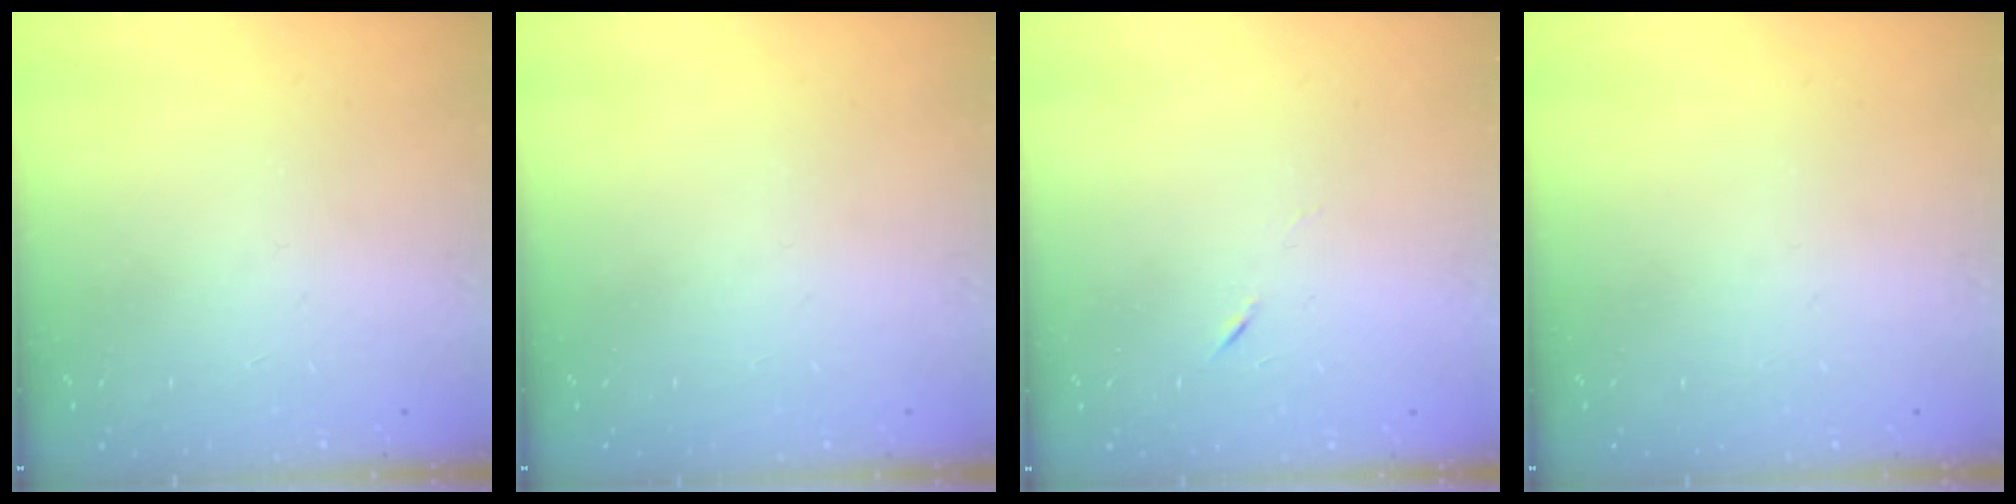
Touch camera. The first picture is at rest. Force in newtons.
{"total": 0.0}
{"total": 3.8, "press": 3.7, "slide": 1.1}
{"total": 0.0}